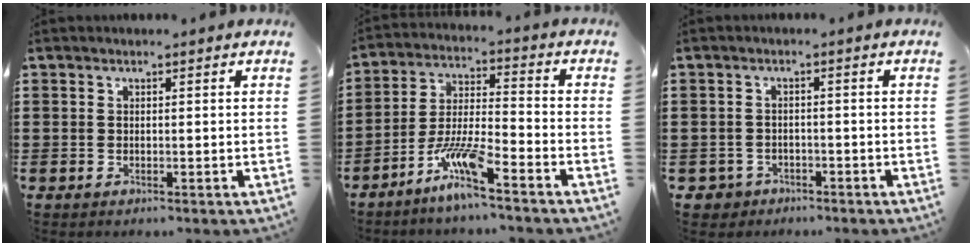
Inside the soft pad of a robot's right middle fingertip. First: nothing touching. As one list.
[{"total": 8.2, "force": [-6.0, 0.6, 5.6], "torque": [-0.125, -0.013, -0.117]}, {"total": 1.8, "force": [-1.5, 0.9, 0.0], "torque": [-0.009, -0.002, -0.034]}]